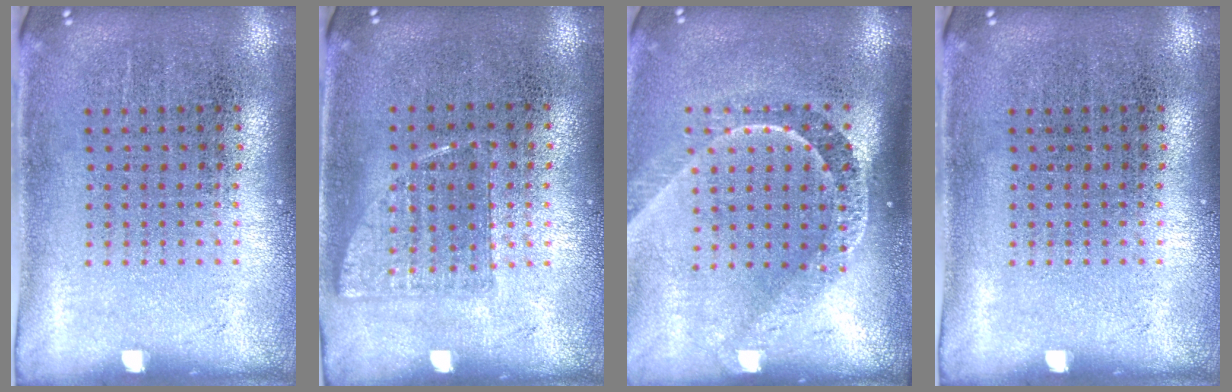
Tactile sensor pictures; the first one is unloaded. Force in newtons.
{"total": 0.7, "press": 0.7, "slide": 0.3}
{"total": 2.1, "press": 1.5, "slide": 1.5}
{"total": 0.0}